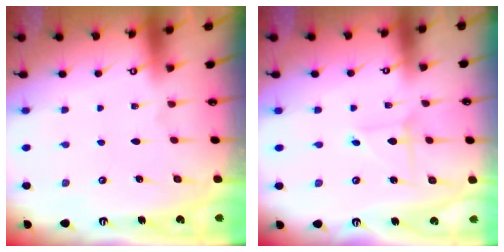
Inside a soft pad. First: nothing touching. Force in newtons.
{"total": 1.9, "press": 1.9, "slide": 0.2}